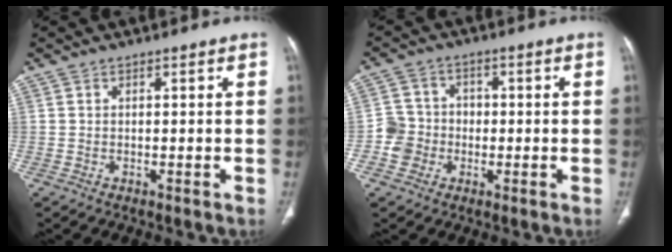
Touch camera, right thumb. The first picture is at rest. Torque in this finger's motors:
{"motor_torque": [0.55, 0.16, 0.61, 0.06, 0.02]}